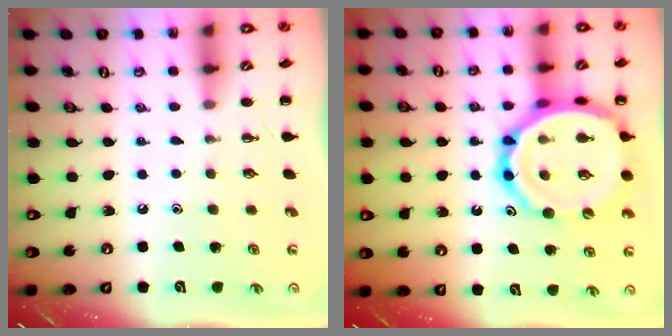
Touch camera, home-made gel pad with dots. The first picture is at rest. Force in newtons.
{"total": 21.2, "press": 20.9, "slide": 3.5}